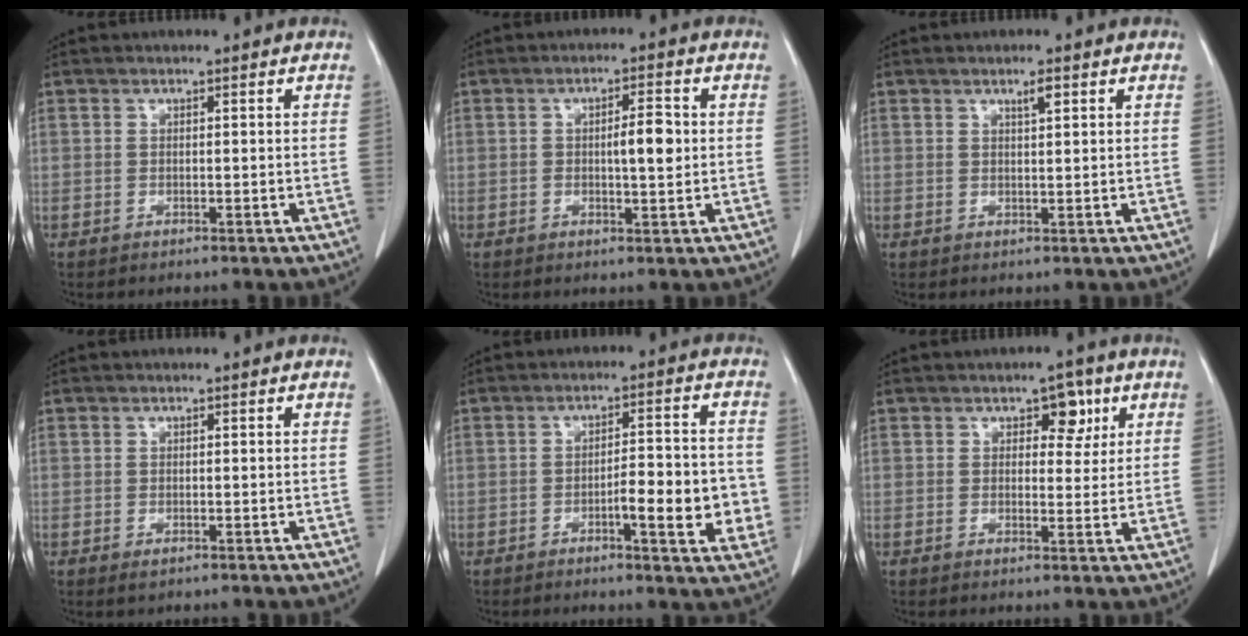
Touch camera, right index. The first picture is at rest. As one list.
[{"total": 4.6, "force": [0.2, 1.2, 4.4], "torque": [-0.069, 0.004, 0.004]}, {"total": 1.7, "force": [0.9, 0.2, 1.4], "torque": [-0.025, -0.001, 0.016]}, {"total": 0.7, "force": [-0.4, 0.3, 0.6], "torque": [-0.010, -0.002, -0.001]}, {"total": 9.0, "force": [-2.1, 1.9, 8.5], "torque": [-0.110, 0.008, -0.028]}, {"total": 4.1, "force": [1.9, 2.4, 2.7], "torque": [-0.027, 0.006, 0.026]}]